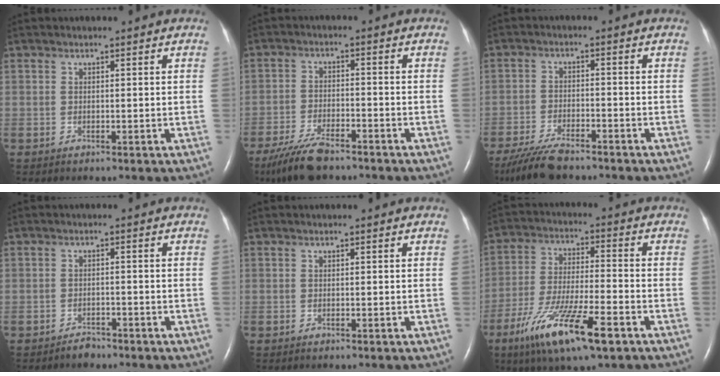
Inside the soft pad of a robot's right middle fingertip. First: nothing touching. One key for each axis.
{"total": 8.4, "fx": -6.6, "fy": 2.1, "fz": 4.8, "tx": -0.099, "ty": -0.020, "tz": -0.120}
{"total": 8.1, "fx": -6.8, "fy": 1.6, "fz": 4.1, "tx": -0.082, "ty": -0.023, "tz": -0.120}
{"total": 1.8, "fx": -1.6, "fy": 0.7, "fz": 0.3, "tx": -0.010, "ty": 0.000, "tz": -0.025}
{"total": 0.0}
{"total": 14.4, "fx": -7.9, "fy": 2.3, "fz": 11.9, "tx": -0.231, "ty": -0.027, "tz": -0.136}